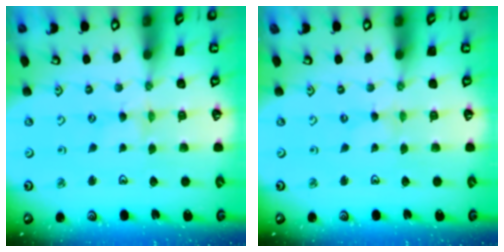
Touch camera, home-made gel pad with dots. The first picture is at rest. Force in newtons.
{"total": 0.0}